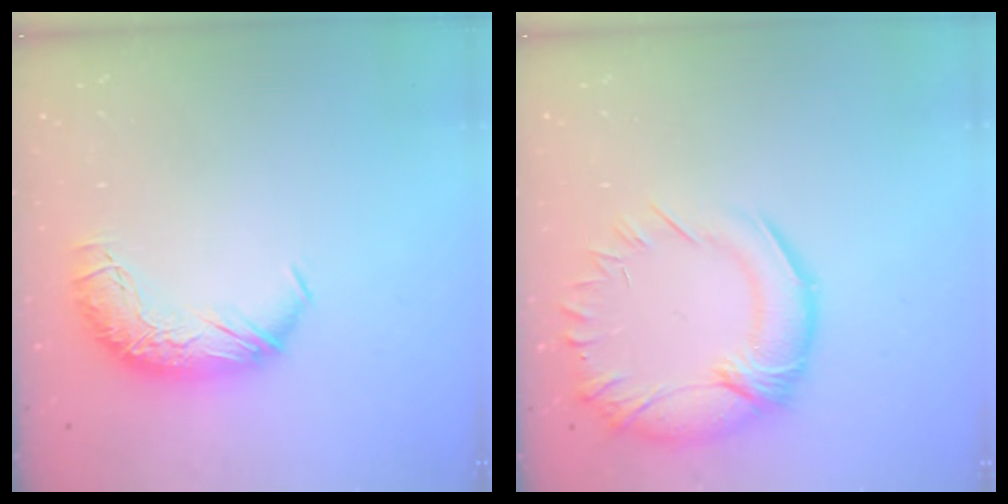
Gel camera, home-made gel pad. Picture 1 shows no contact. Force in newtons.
{"total": 6.0, "press": 5.0, "slide": 3.4}